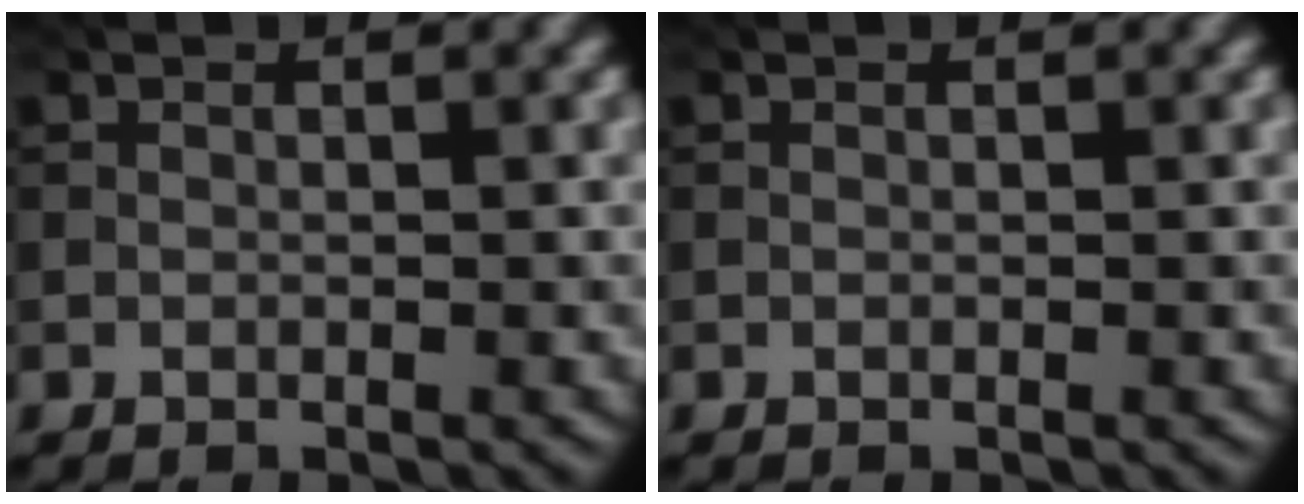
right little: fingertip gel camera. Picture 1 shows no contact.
{"total": 0.0}